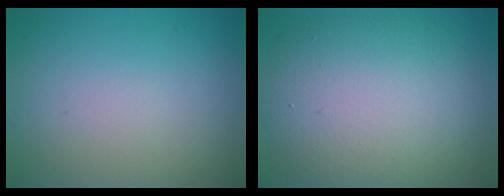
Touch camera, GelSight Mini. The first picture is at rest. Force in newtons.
{"total": 10.1, "press": 10.1, "slide": 0.6}